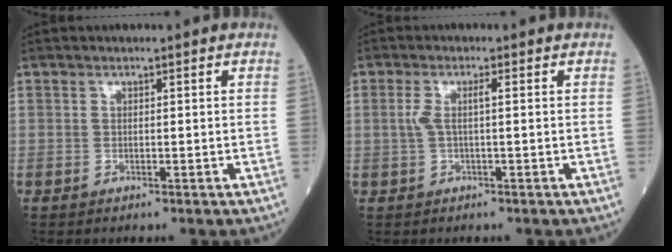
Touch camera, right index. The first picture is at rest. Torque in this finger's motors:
{"motor_torque": [0.50, 0.22, 0.19, 0.06]}